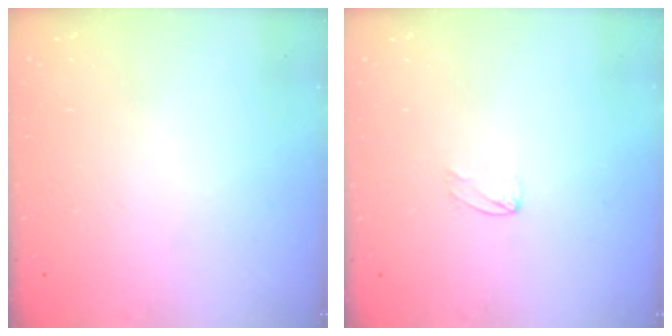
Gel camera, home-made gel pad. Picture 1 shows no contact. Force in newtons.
{"total": 2.7, "press": 2.7, "slide": 0.2}